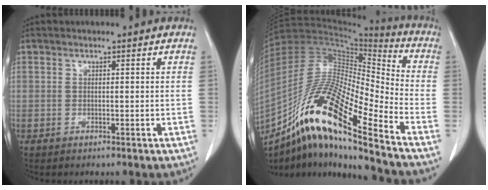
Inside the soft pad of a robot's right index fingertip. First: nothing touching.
{"total": 21.2, "force": [-13.8, 2.0, 15.9], "torque": [-0.323, -0.013, -0.254]}